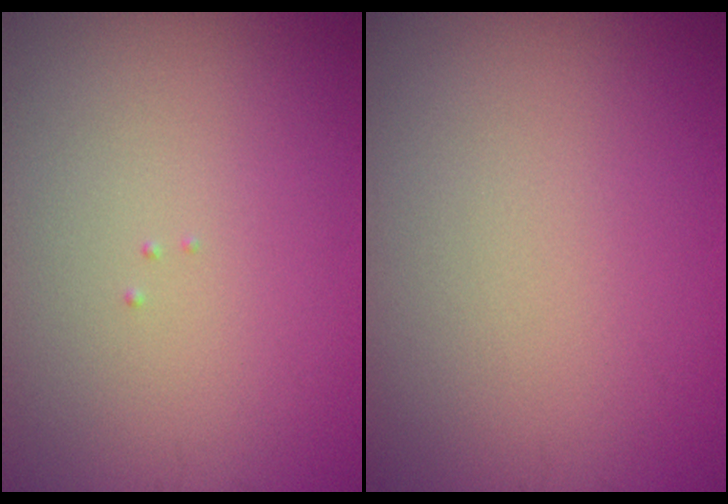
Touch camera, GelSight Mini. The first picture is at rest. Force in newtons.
{"total": 0.0}